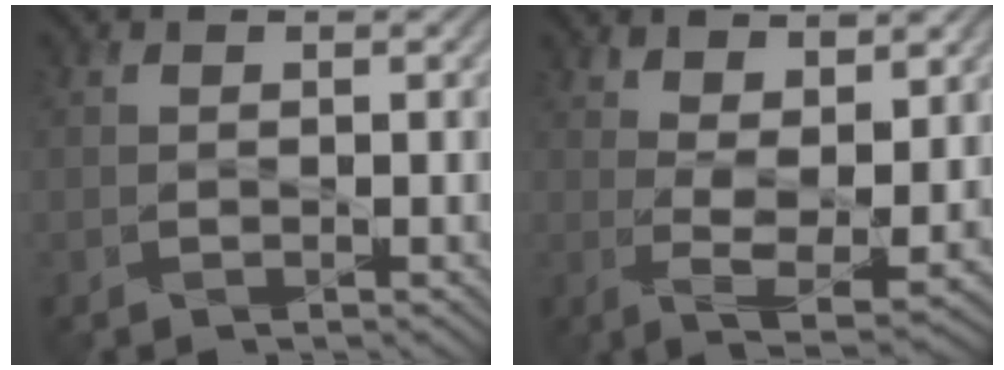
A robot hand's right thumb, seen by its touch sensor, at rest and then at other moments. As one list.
[{"total": 6.8, "force": [3.2, 1.4, 5.9], "torque": [-0.099, -0.004, 0.055]}]